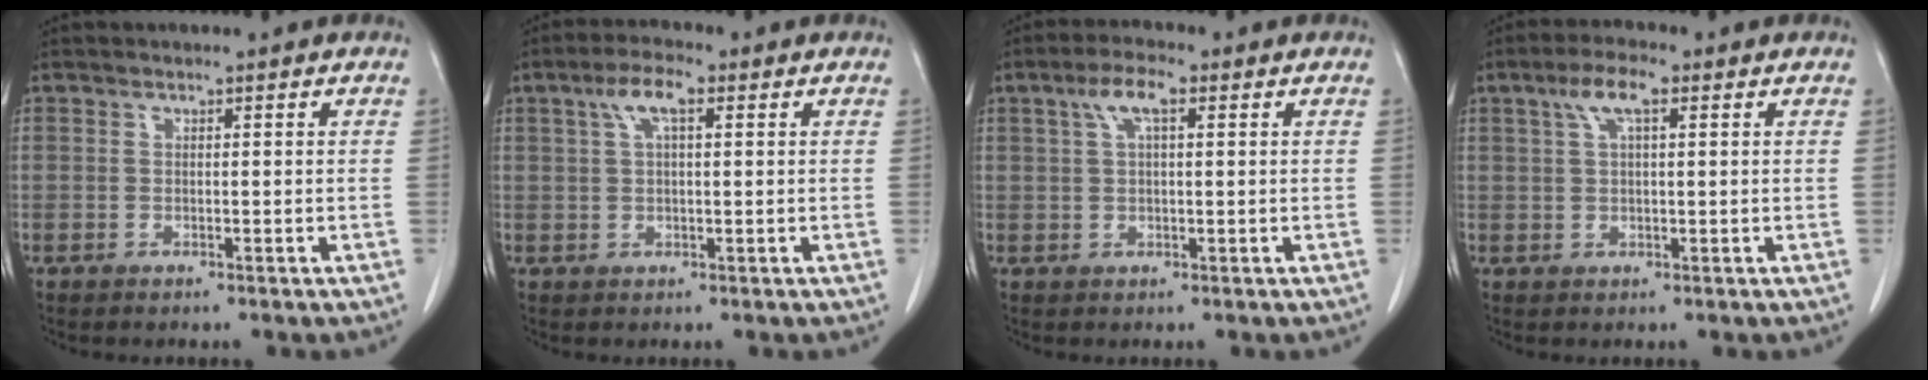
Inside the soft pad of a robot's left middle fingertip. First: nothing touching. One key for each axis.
{"total": 4.6, "fx": 1.9, "fy": 1.2, "fz": 4.0, "tx": -0.086, "ty": 0.016, "tz": 0.039}
{"total": 4.5, "fx": 1.9, "fy": 1.1, "fz": 4.0, "tx": -0.084, "ty": 0.016, "tz": 0.038}
{"total": 4.6, "fx": 2.1, "fy": 1.1, "fz": 4.0, "tx": -0.085, "ty": 0.015, "tz": 0.042}